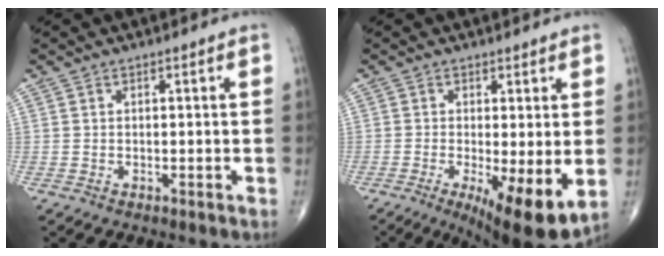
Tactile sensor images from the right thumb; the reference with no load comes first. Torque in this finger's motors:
{"motor_torque": [1.37, 2.21, 0.35, -0.52, 0.37]}